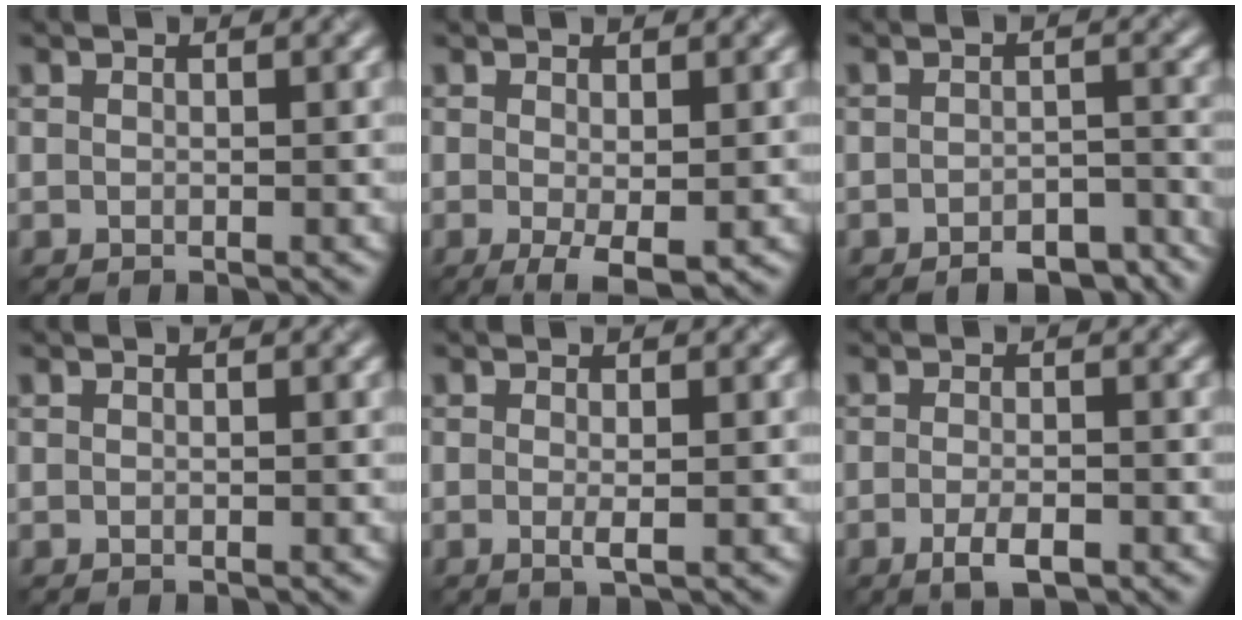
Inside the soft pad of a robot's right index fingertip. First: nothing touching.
{"total": 2.6, "force": [-0.9, 0.4, 2.4], "torque": [-0.046, -0.005, -0.004]}
{"total": 4.0, "force": [-3.6, 0.7, 1.6], "torque": [-0.025, 0.002, -0.037]}
{"total": 0.0}
{"total": 1.0, "force": [-0.5, -0.1, 0.8], "torque": [-0.021, 0.001, -0.004]}
{"total": 2.4, "force": [-1.7, 0.4, 1.6], "torque": [-0.034, 0.001, -0.020]}